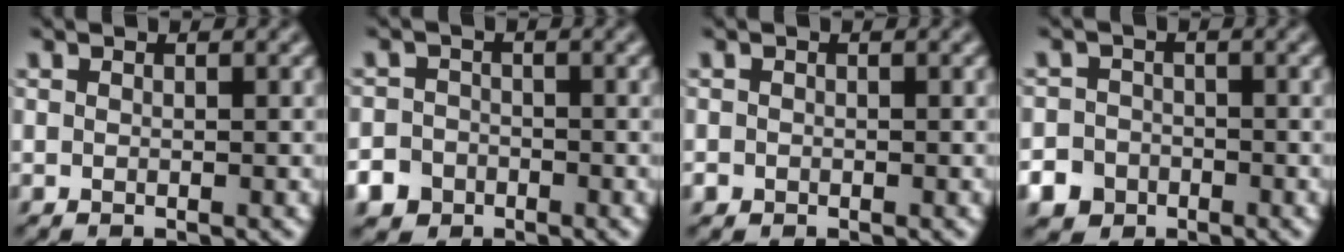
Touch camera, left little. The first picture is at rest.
{"total": 6.4, "force": [-3.8, 5.1, 1.1], "torque": [-0.024, -0.019, -0.080]}
{"total": 0.8, "force": [-0.4, 0.7, 0.0], "torque": [0.005, -0.004, -0.008]}
{"total": 7.5, "force": [-4.3, 6.0, 1.2], "torque": [-0.030, -0.026, -0.090]}